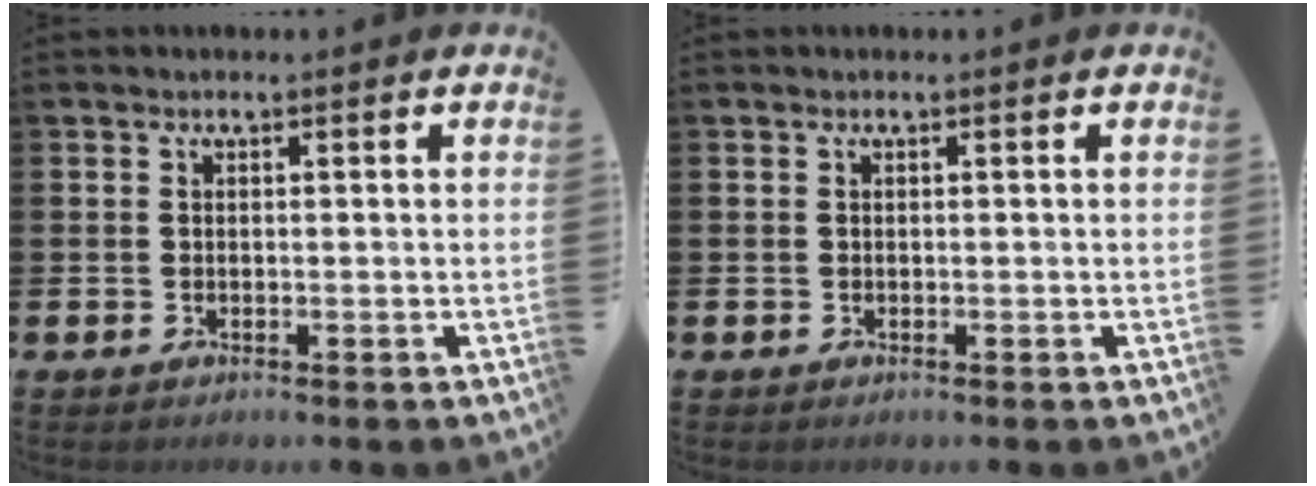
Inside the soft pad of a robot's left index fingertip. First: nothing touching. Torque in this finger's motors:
{"motor_torque": [-0.05, -0.03, 0.01, 0.02]}